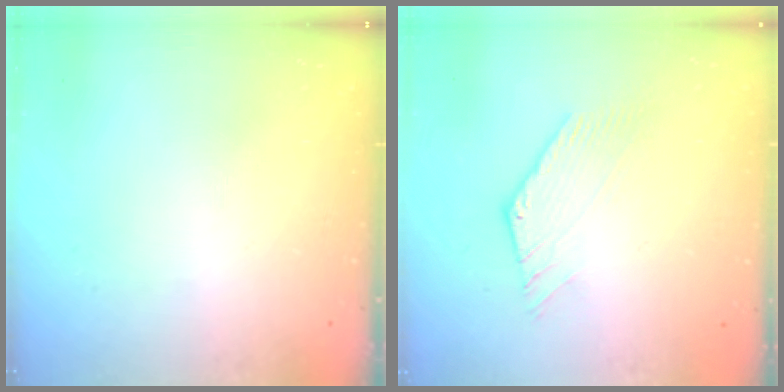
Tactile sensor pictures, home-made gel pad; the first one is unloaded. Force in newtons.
{"total": 0.0}